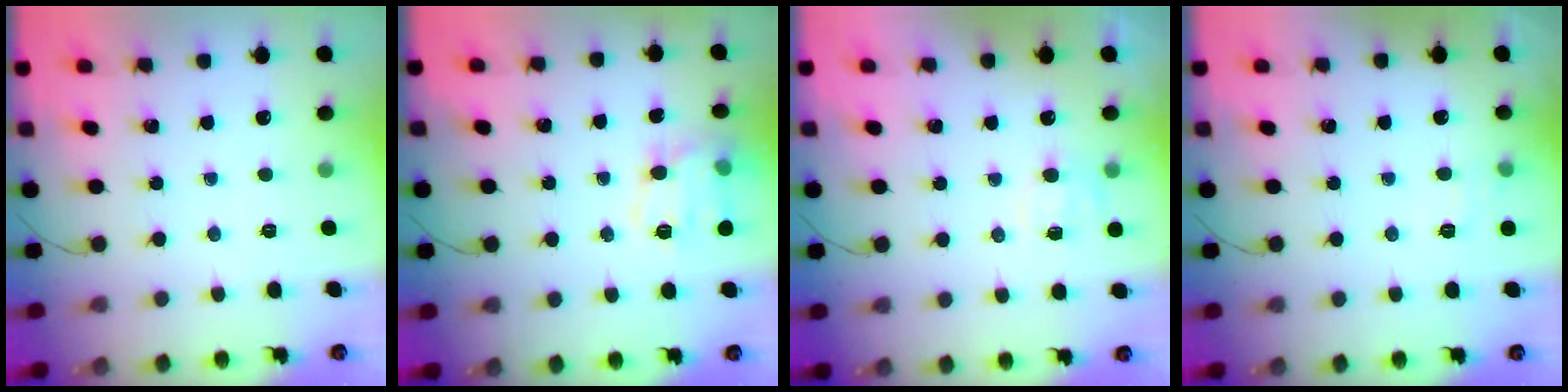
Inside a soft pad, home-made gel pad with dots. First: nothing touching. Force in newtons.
{"total": 12.7, "press": 12.7, "slide": 0.5}
{"total": 6.1, "press": 6.0, "slide": 1.2}
{"total": 3.5, "press": 3.1, "slide": 1.7}